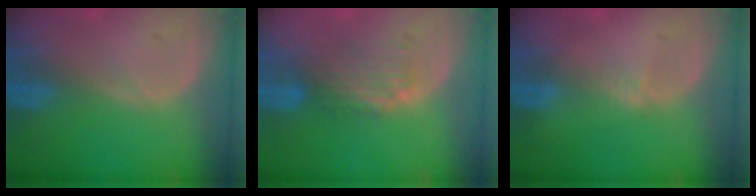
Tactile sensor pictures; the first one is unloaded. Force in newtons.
{"total": 4.8, "press": 4.1, "slide": 2.5}
{"total": 0.8, "press": 0.8, "slide": 0.2}